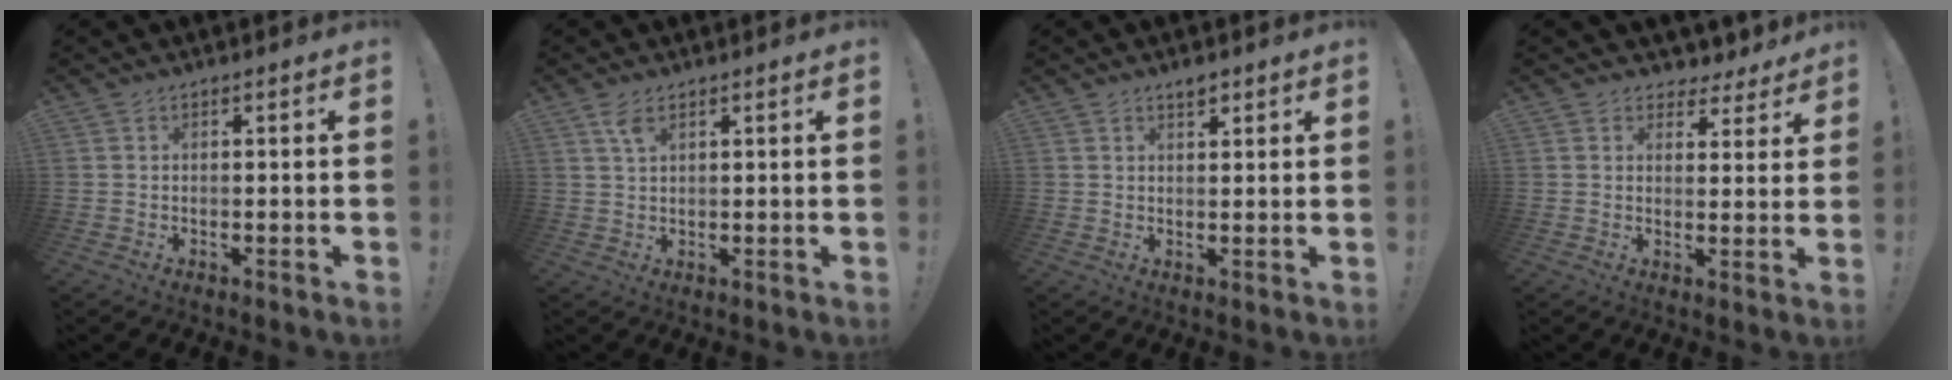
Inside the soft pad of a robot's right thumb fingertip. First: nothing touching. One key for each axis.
{"total": 3.7, "fx": 2.1, "fy": 1.5, "fz": 2.6, "tx": -0.054, "ty": -0.003, "tz": 0.039}
{"total": 2.3, "fx": 1.8, "fy": 0.7, "fz": 1.3, "tx": -0.010, "ty": -0.012, "tz": 0.027}
{"total": 4.6, "fx": 3.6, "fy": 2.7, "fz": 0.7, "tx": 0.006, "ty": -0.037, "tz": 0.064}